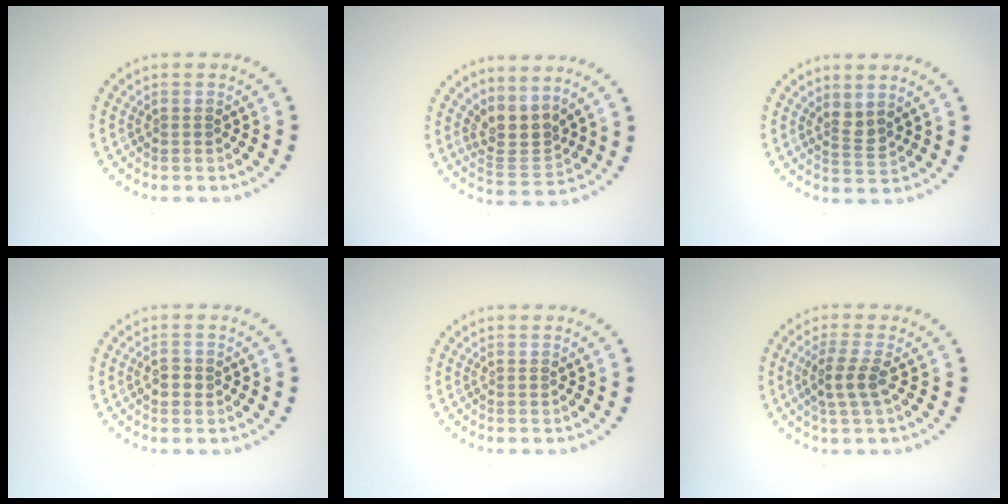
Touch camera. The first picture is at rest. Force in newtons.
{"total": 3.0, "press": 2.1, "slide": 2.1}
{"total": 1.7, "press": 1.3, "slide": 1.1}
{"total": 1.3, "press": 1.3, "slide": 0.2}
{"total": 0.0}
{"total": 2.4, "press": 2.0, "slide": 1.3}